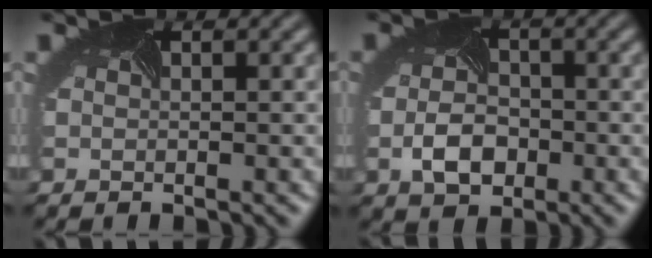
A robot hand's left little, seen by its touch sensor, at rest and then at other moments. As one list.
[{"total": 3.7, "force": [-1.2, 2.5, 2.4], "torque": [-0.052, -0.011, -0.025]}]